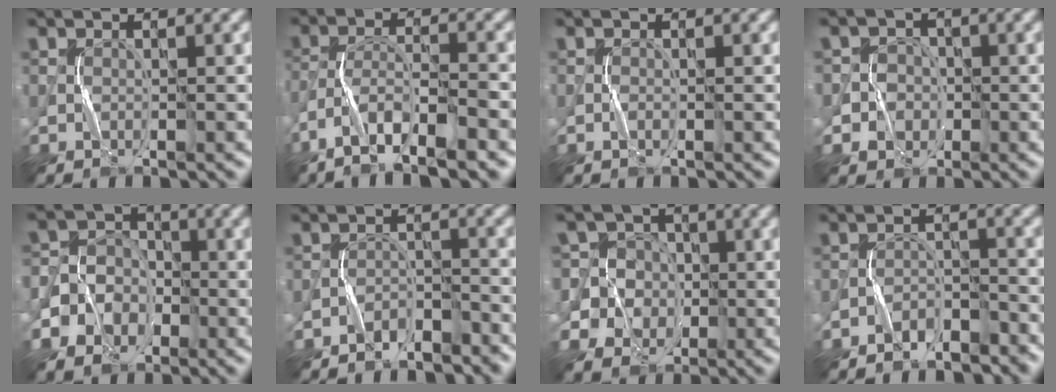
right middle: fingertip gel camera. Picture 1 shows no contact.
{"total": 7.1, "force": [-5.2, 1.5, 4.6], "torque": [-0.085, 0.001, -0.093]}
{"total": 0.0}
{"total": 3.2, "force": [-0.9, 3.1, 0.3], "torque": [0.020, 0.007, -0.028]}
{"total": 6.9, "force": [-2.7, 6.1, 1.8], "torque": [-0.035, 0.009, -0.075]}
{"total": 2.8, "force": [-2.5, 1.1, 0.7], "torque": [-0.011, 0.005, -0.046]}
{"total": 9.2, "force": [0.3, 8.8, 2.7], "torque": [-0.087, 0.041, -0.021]}
{"total": 3.2, "force": [-2.7, 1.3, 0.9], "torque": [-0.015, 0.004, -0.051]}